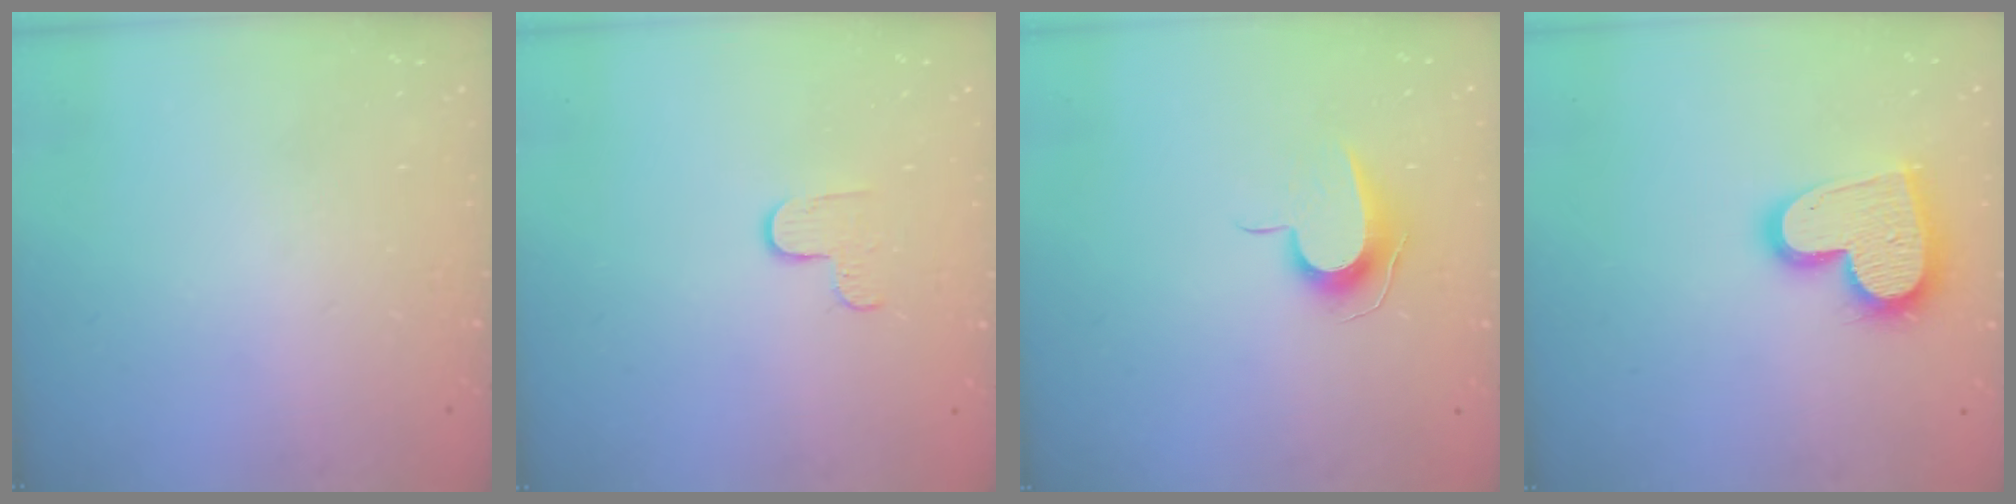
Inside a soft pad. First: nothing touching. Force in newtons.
{"total": 3.1, "press": 3.1, "slide": 0.4}
{"total": 8.9, "press": 8.8, "slide": 0.5}
{"total": 16.9, "press": 16.8, "slide": 1.3}